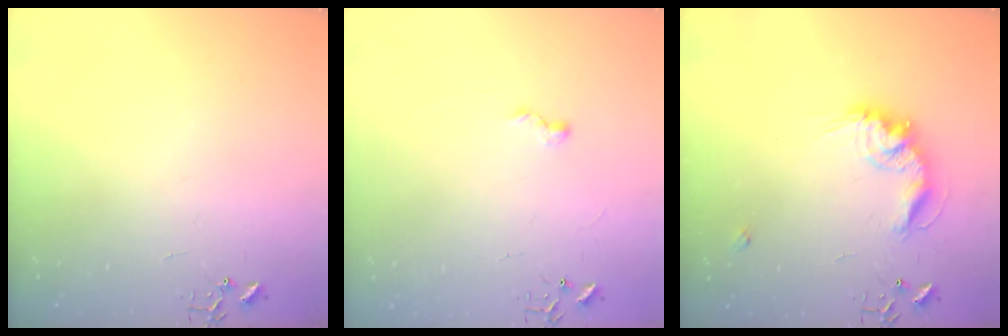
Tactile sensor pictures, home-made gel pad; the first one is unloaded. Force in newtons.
{"total": 5.7, "press": 5.6, "slide": 0.7}
{"total": 12.6, "press": 12.6, "slide": 0.4}